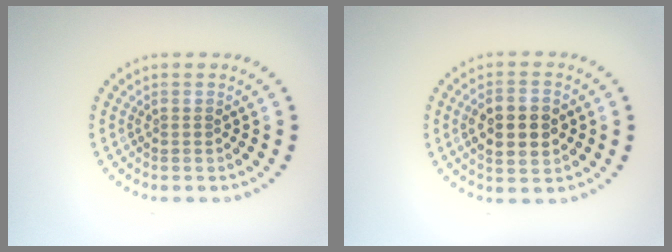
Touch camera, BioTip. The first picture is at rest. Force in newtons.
{"total": 4.9, "press": 4.9, "slide": 0.3}